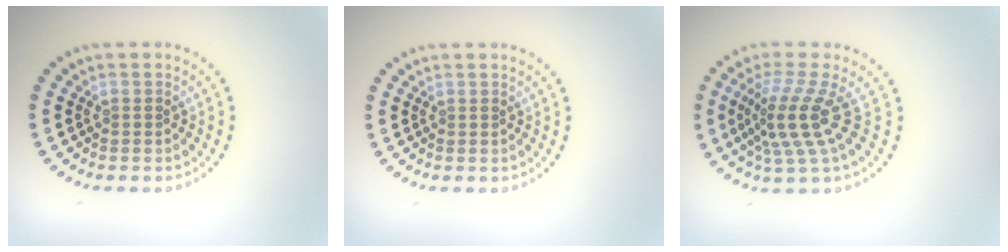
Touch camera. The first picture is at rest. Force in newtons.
{"total": 0.0}
{"total": 4.2, "press": 2.8, "slide": 3.1}